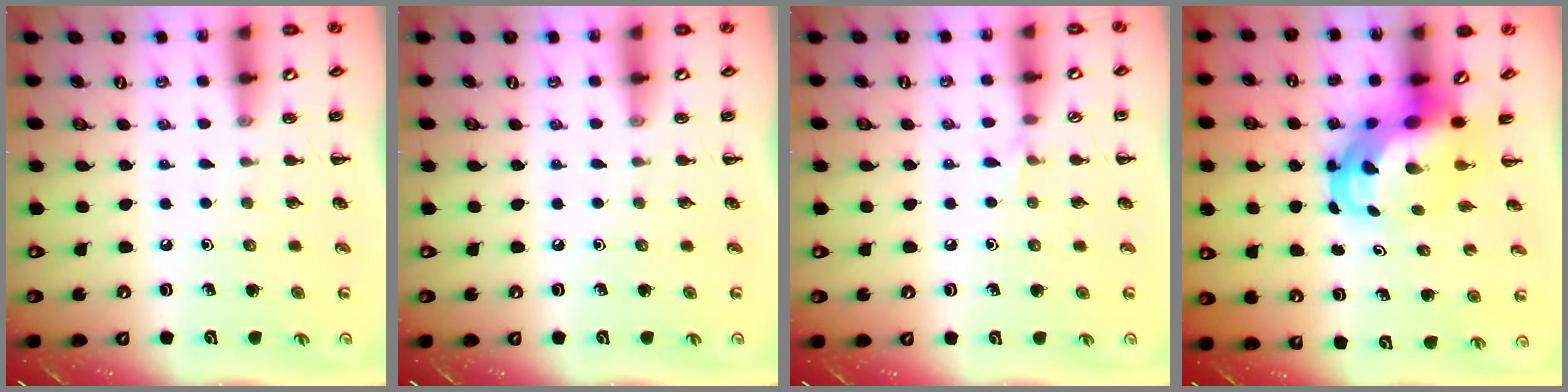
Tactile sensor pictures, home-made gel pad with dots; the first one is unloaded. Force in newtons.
{"total": 0.0}
{"total": 3.7, "press": 3.5, "slide": 1.4}
{"total": 7.2, "press": 6.9, "slide": 1.9}